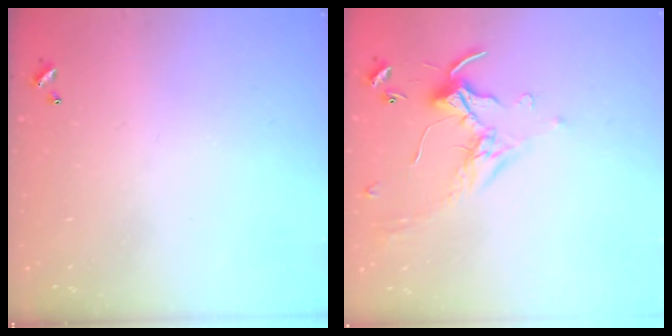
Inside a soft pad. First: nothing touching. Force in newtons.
{"total": 0.0}